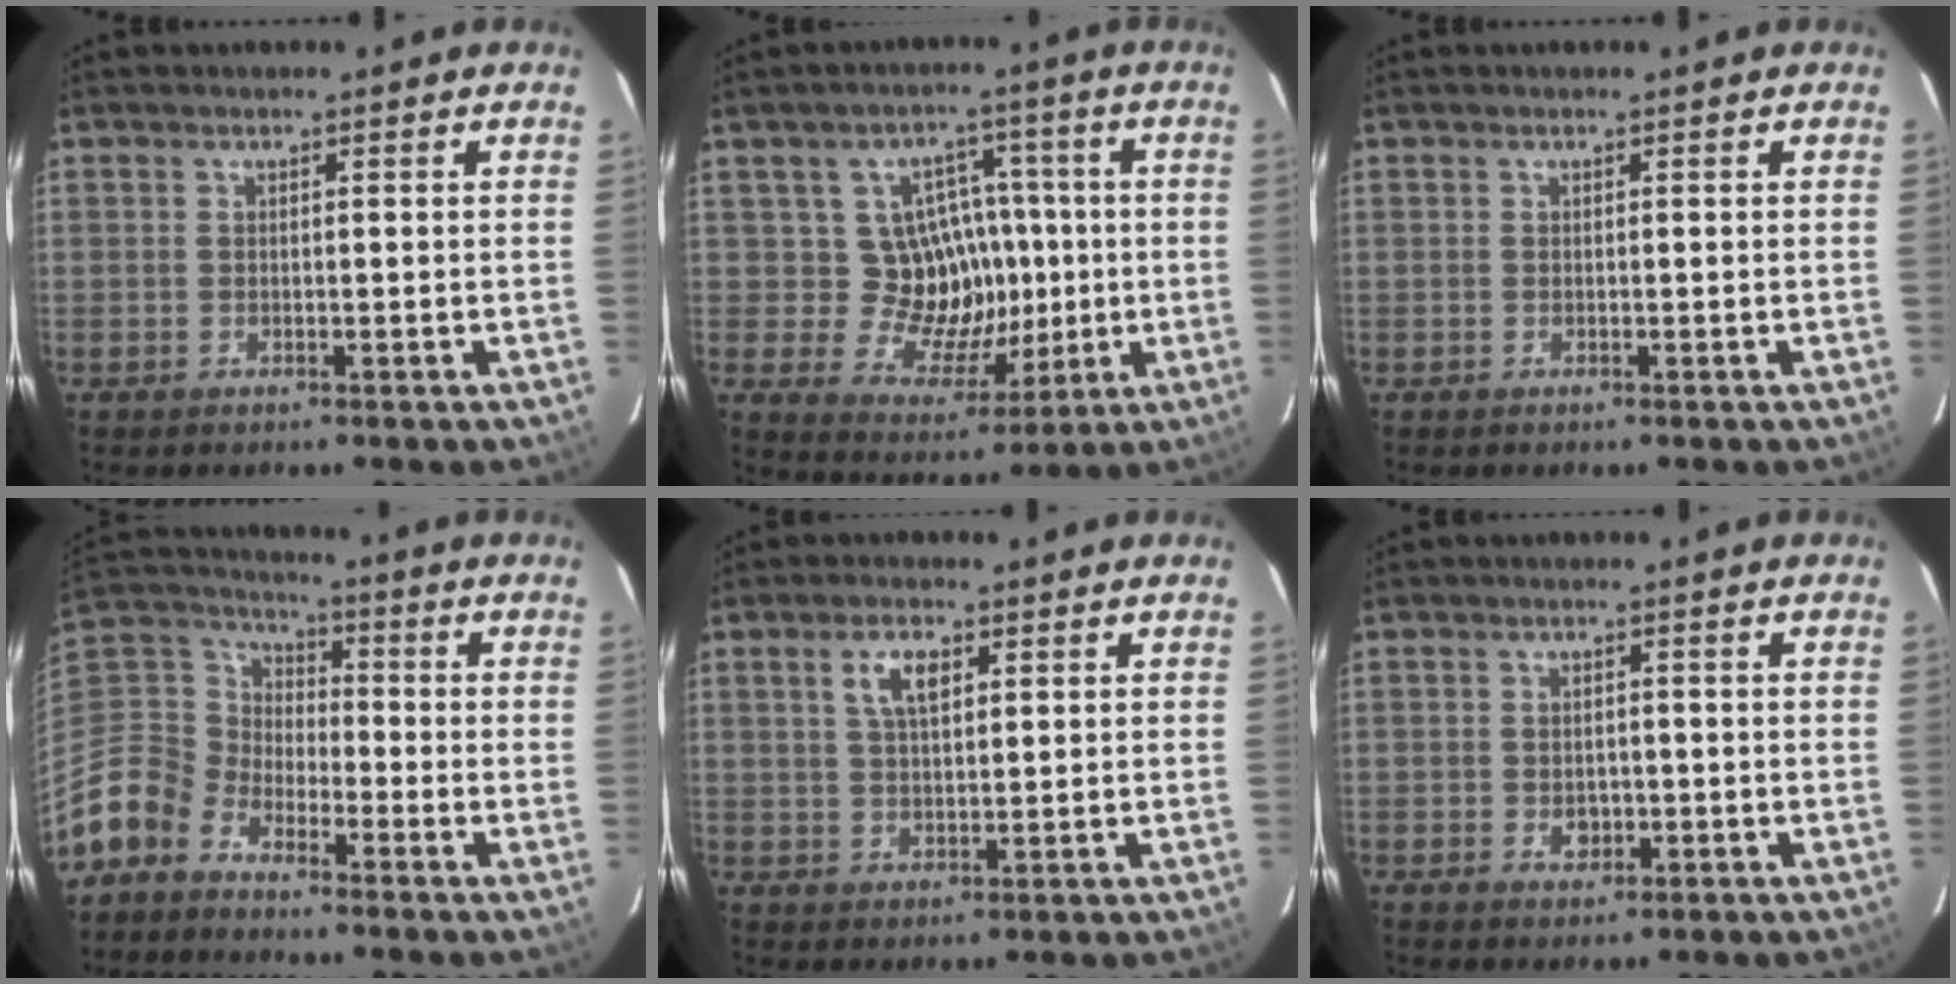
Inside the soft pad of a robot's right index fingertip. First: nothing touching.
{"total": 11.0, "force": [0.1, 10.4, 3.8], "torque": [-0.073, 0.016, 0.009]}
{"total": 0.0}
{"total": 10.8, "force": [-7.4, 7.5, 2.6], "torque": [-0.091, 0.027, -0.169]}
{"total": 4.8, "force": [2.0, 2.0, 3.9], "torque": [-0.070, 0.008, 0.037]}
{"total": 2.8, "force": [-0.8, 2.3, 1.4], "torque": [-0.025, 0.003, -0.007]}